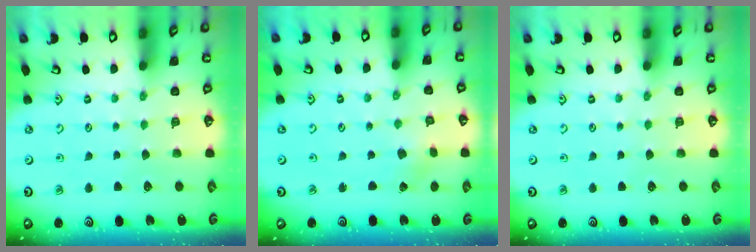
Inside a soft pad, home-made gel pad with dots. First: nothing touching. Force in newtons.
{"total": 0.0}
{"total": 0.0}